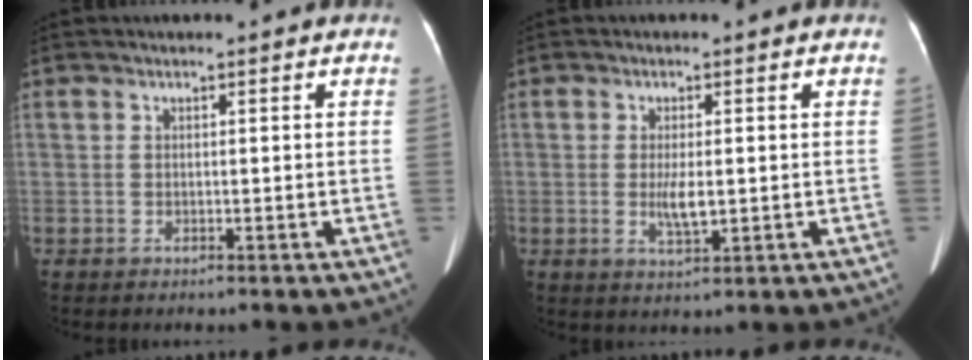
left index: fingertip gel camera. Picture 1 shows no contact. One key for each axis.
{"total": 3.5, "fx": -0.2, "fy": 0.9, "fz": 3.3, "tx": -0.065, "ty": -0.007, "tz": -0.001}